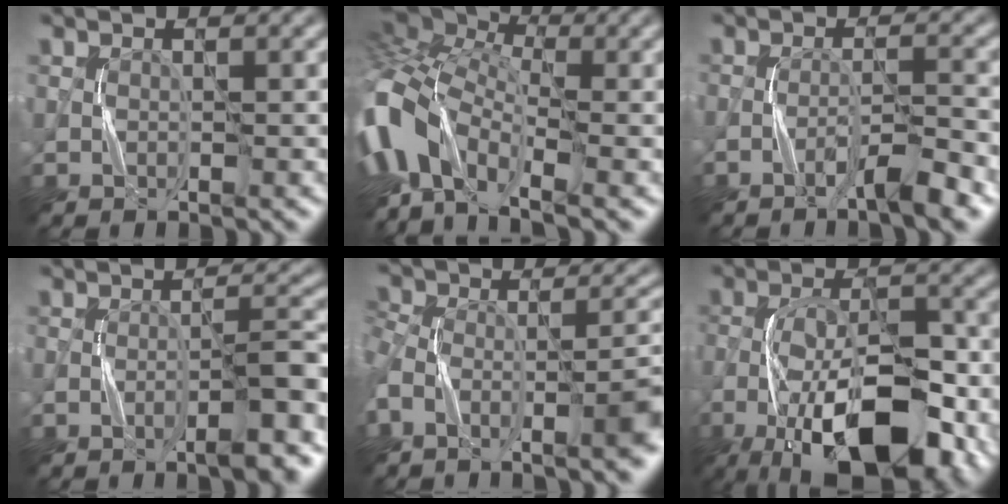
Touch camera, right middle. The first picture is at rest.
{"total": 12.2, "force": [-4.0, 6.8, 9.3], "torque": [-0.219, -0.002, -0.085]}
{"total": 3.4, "force": [-2.4, 0.2, 2.4], "torque": [-0.040, 0.008, -0.049]}
{"total": 4.7, "force": [-2.9, 0.7, 3.7], "torque": [-0.043, 0.015, -0.046]}
{"total": 7.9, "force": [-4.8, 2.6, 5.8], "torque": [-0.089, -0.008, -0.084]}
{"total": 14.1, "force": [-7.5, 5.7, 10.5], "torque": [-0.193, -0.007, -0.129]}